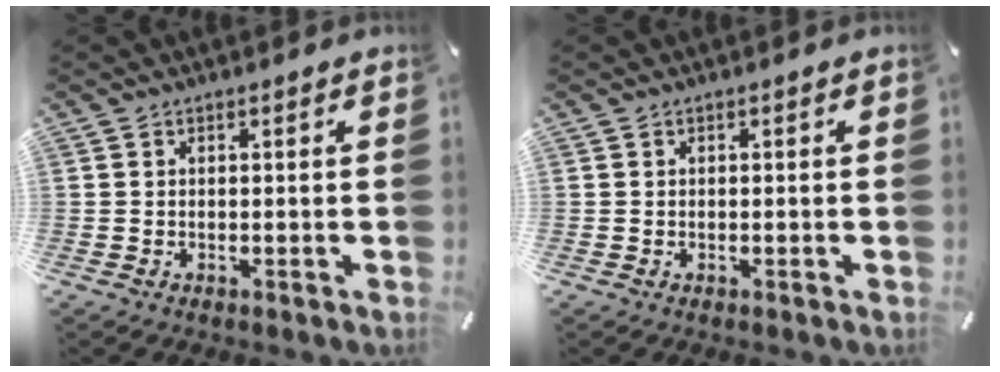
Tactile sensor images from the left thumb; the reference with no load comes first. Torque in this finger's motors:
{"motor_torque": [-0.15, -0.01, -0.01, 0.03, 0.00]}